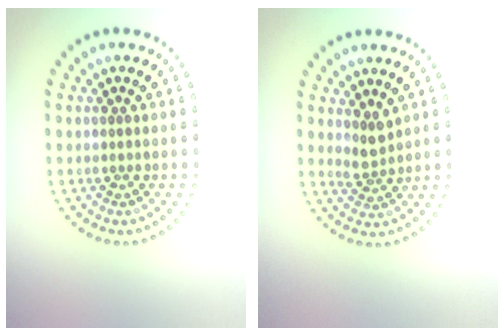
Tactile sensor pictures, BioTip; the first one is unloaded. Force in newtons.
{"total": 1.8, "press": 1.3, "slide": 1.3}